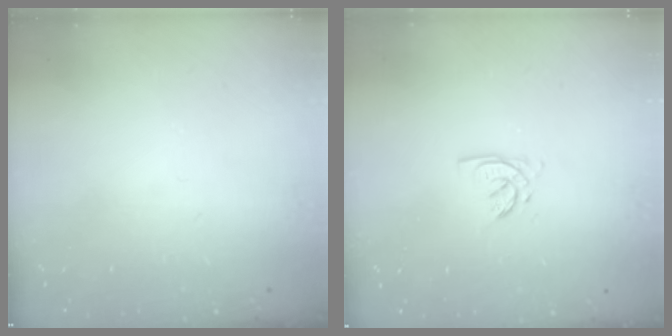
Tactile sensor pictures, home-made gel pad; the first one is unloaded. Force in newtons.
{"total": 3.5, "press": 3.5, "slide": 0.2}